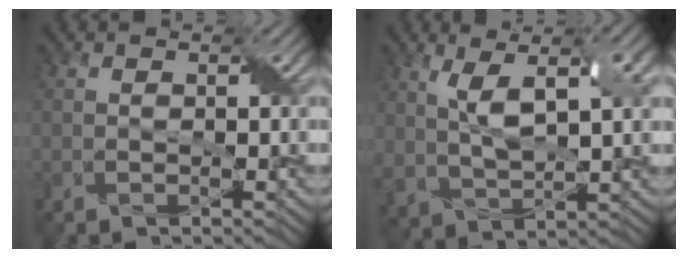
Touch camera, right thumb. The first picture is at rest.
{"total": 9.4, "force": [2.8, 4.0, 8.0], "torque": [-0.168, -0.001, 0.056]}